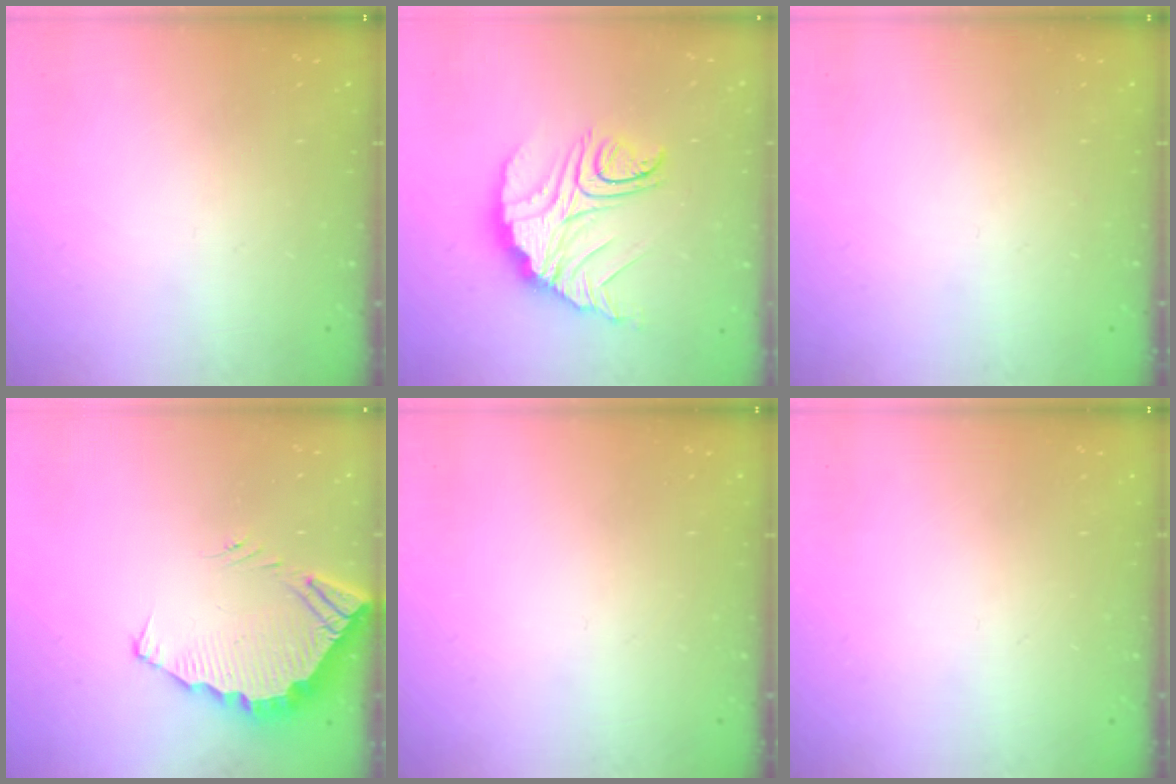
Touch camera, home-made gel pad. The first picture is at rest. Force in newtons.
{"total": 14.7, "press": 14.7, "slide": 1.1}
{"total": 0.0}
{"total": 4.8, "press": 4.7, "slide": 0.7}
{"total": 0.0}
{"total": 0.0}